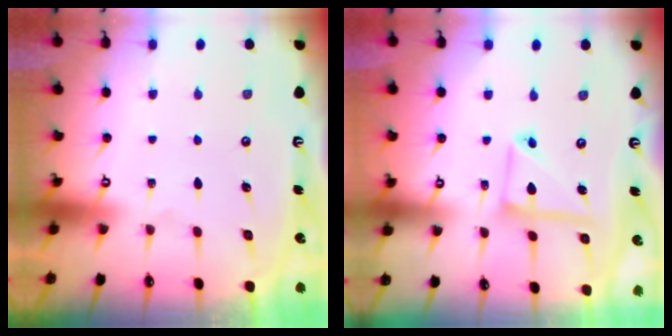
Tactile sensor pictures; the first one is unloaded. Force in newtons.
{"total": 10.1, "press": 10.1, "slide": 1.0}